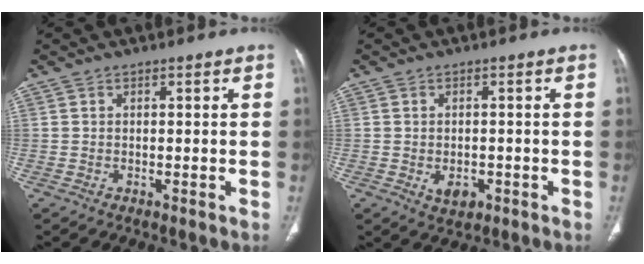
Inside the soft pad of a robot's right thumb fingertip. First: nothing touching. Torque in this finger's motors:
{"motor_torque": [0.01, -0.11, -0.24, -0.12, -0.01]}